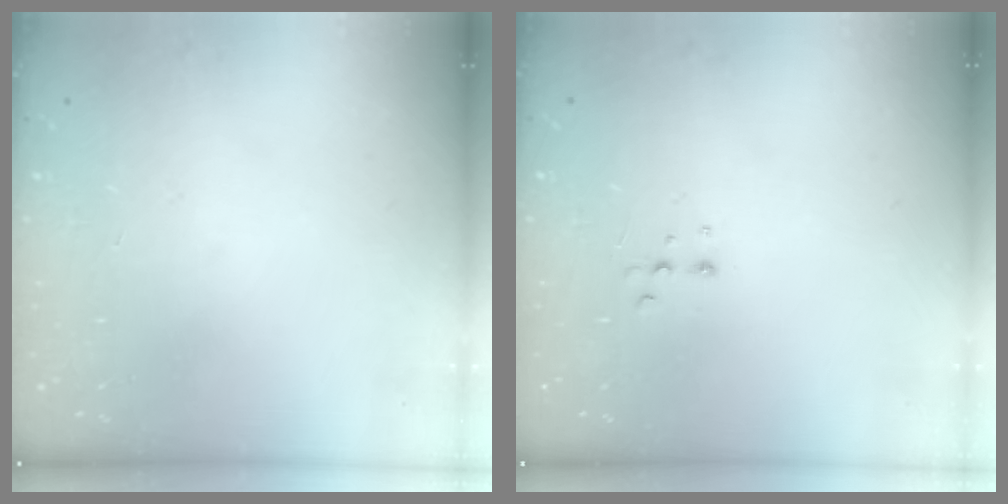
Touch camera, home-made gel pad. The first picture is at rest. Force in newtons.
{"total": 4.2, "press": 4.1, "slide": 1.0}